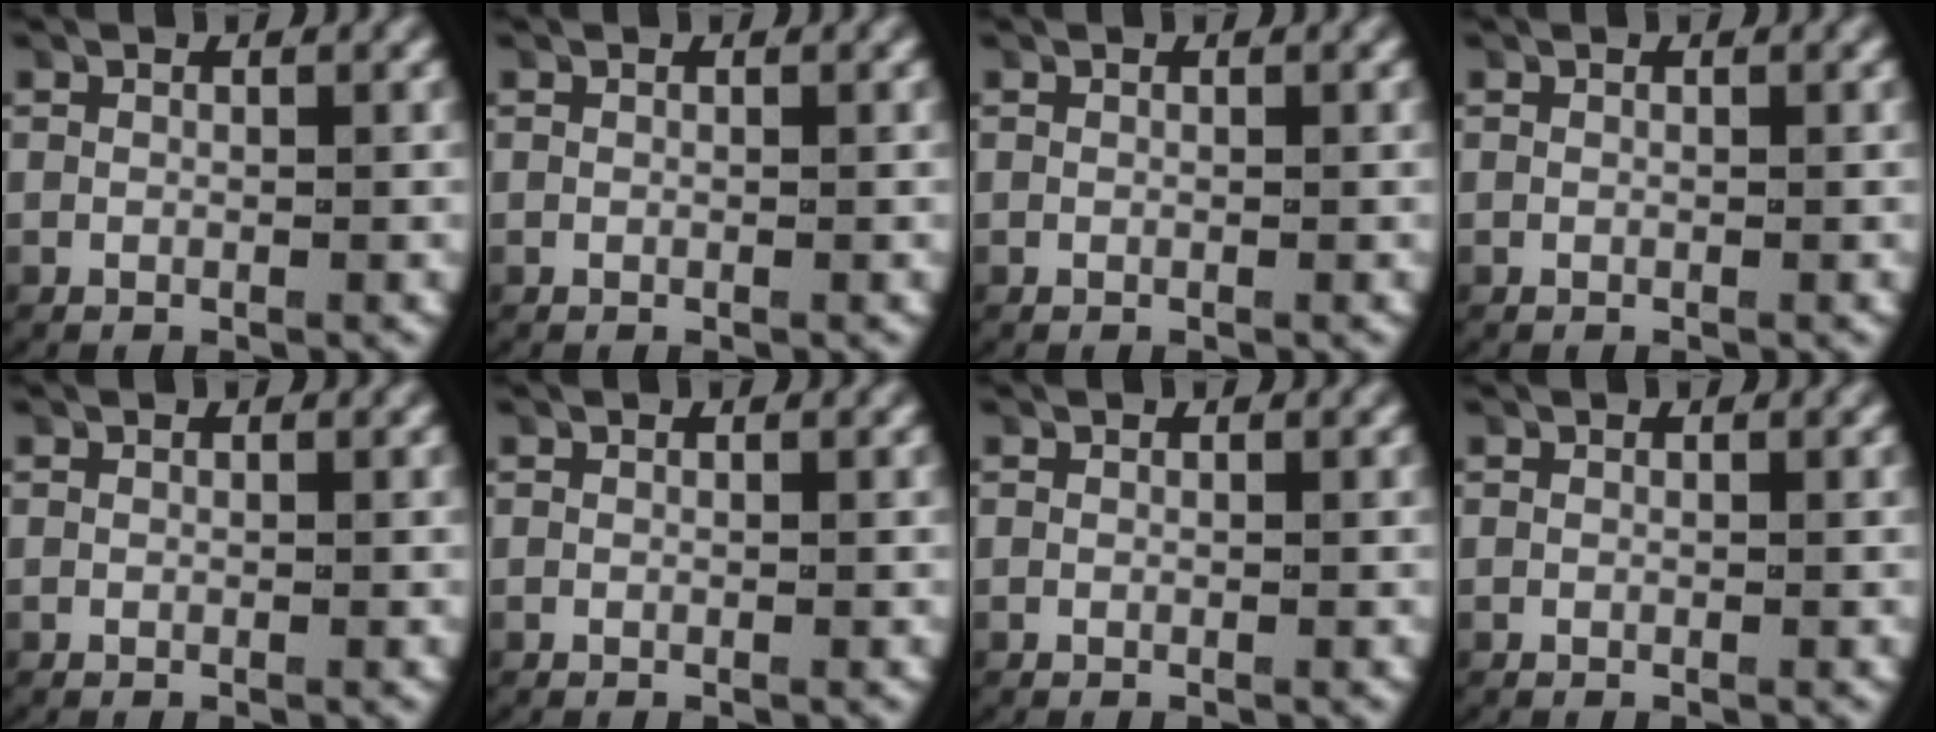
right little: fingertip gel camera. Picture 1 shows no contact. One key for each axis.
{"total": 0.0}
{"total": 0.0}
{"total": 0.0}
{"total": 0.0}
{"total": 0.0}
{"total": 0.0}
{"total": 0.0}